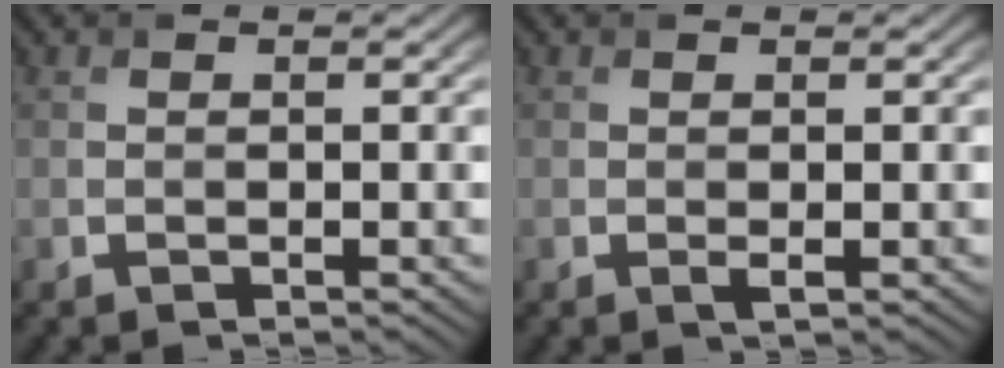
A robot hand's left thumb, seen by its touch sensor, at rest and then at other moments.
{"total": 0.5, "force": [0.0, 0.0, 0.5], "torque": [-0.012, -0.002, -0.001]}